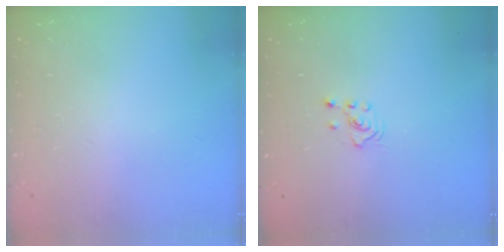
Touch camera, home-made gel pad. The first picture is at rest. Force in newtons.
{"total": 2.0, "press": 2.0, "slide": 0.3}